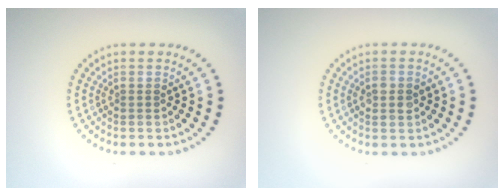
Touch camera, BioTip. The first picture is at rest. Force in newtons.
{"total": 1.9, "press": 1.9, "slide": 0.1}